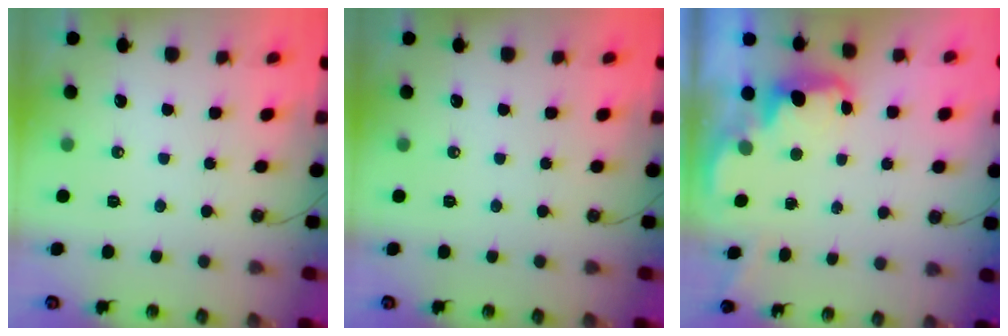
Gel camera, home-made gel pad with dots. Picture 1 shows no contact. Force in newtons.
{"total": 0.0}
{"total": 2.5, "press": 2.4, "slide": 0.7}